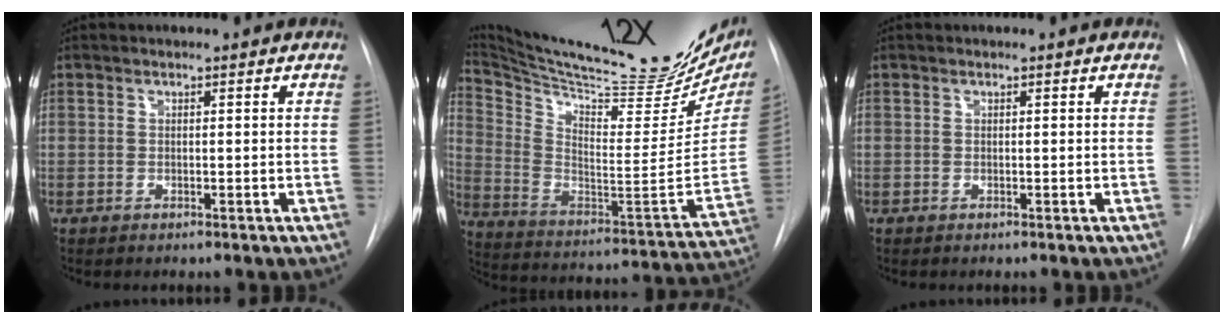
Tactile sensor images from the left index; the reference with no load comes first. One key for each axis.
{"total": 31.9, "fx": 26.6, "fy": 5.6, "fz": 16.6, "tx": -0.263, "ty": -0.067, "tz": 0.373}
{"total": 0.0}